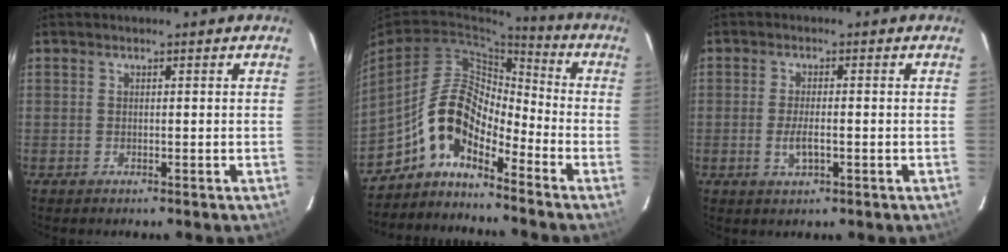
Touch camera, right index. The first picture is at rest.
{"total": 9.5, "force": [-6.2, 3.8, 6.1], "torque": [-0.120, 0.024, -0.131]}
{"total": 3.5, "force": [-1.1, 1.1, 3.1], "torque": [-0.061, -0.006, -0.017]}